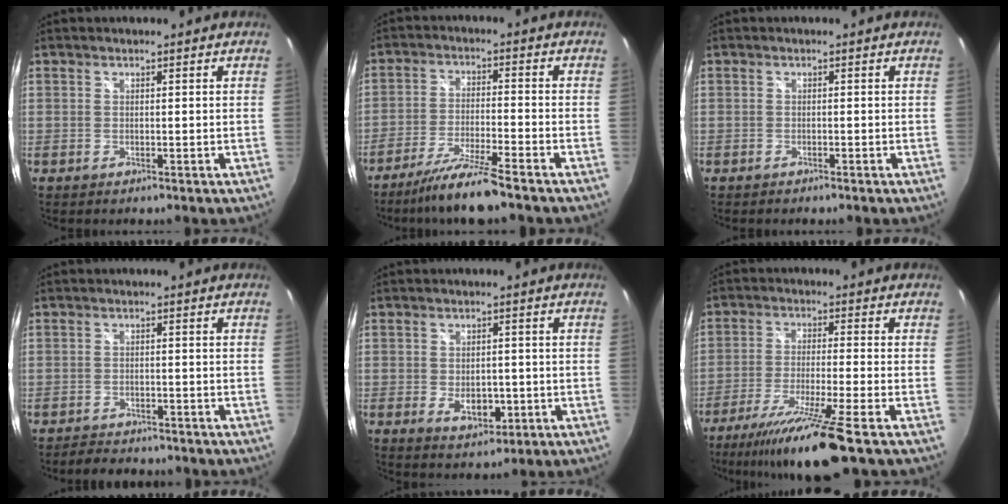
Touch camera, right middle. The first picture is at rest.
{"total": 8.8, "force": [-7.5, -0.8, 4.6], "torque": [-0.106, -0.008, -0.135]}
{"total": 0.8, "force": [-0.8, 0.3, 0.1], "torque": [-0.006, -0.003, -0.013]}
{"total": 4.7, "force": [-4.3, 1.7, 1.0], "torque": [-0.034, -0.001, -0.064]}
{"total": 5.5, "force": [-1.6, 3.6, 3.9], "torque": [-0.068, -0.008, -0.018]}
{"total": 13.6, "force": [-10.2, -1.0, 9.0], "torque": [-0.190, -0.039, -0.174]}